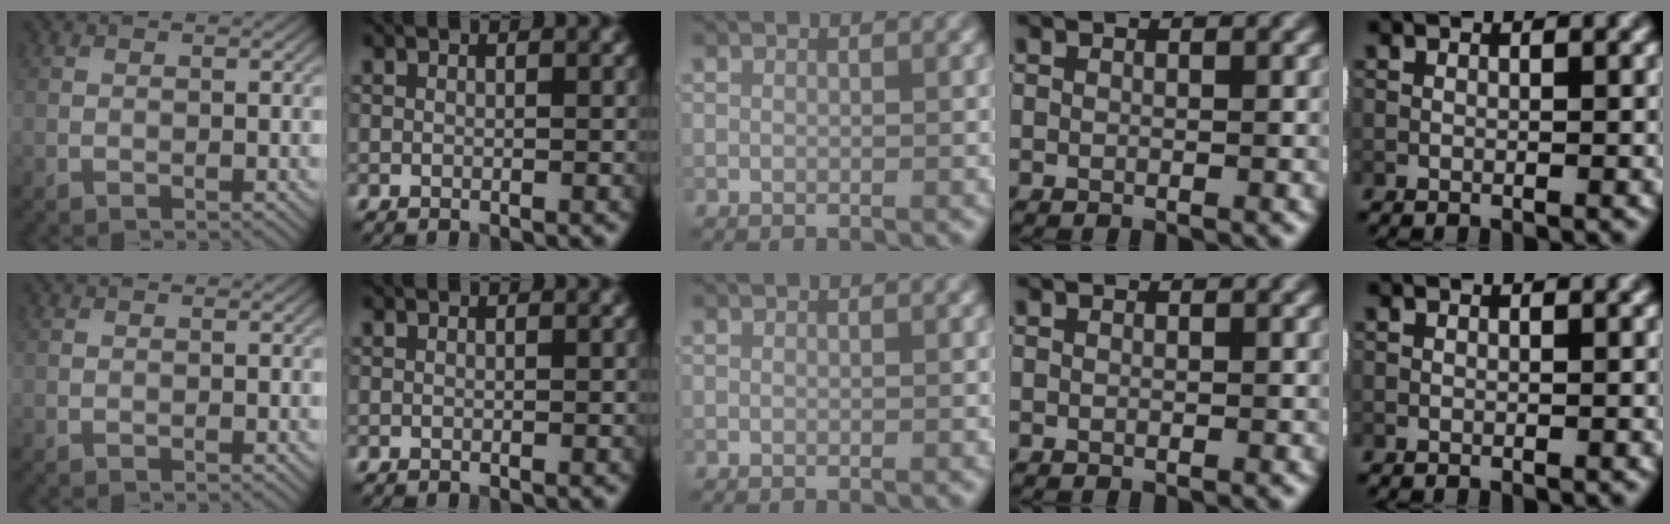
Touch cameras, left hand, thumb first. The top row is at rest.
{}